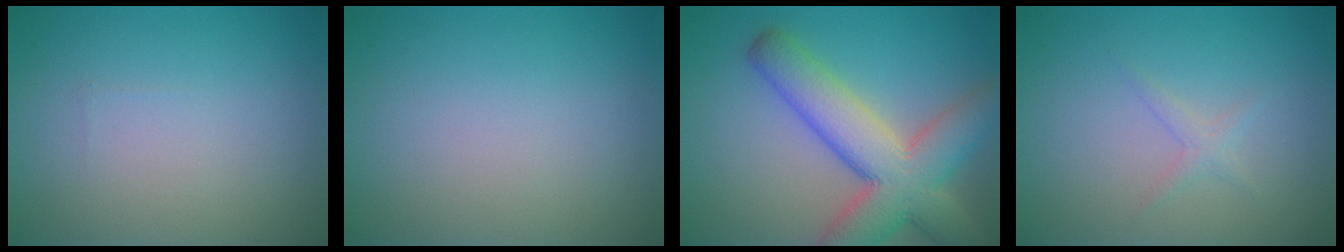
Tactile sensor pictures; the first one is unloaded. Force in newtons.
{"total": 0.0}
{"total": 8.9, "press": 8.9, "slide": 0.4}
{"total": 1.1, "press": 1.1, "slide": 0.1}